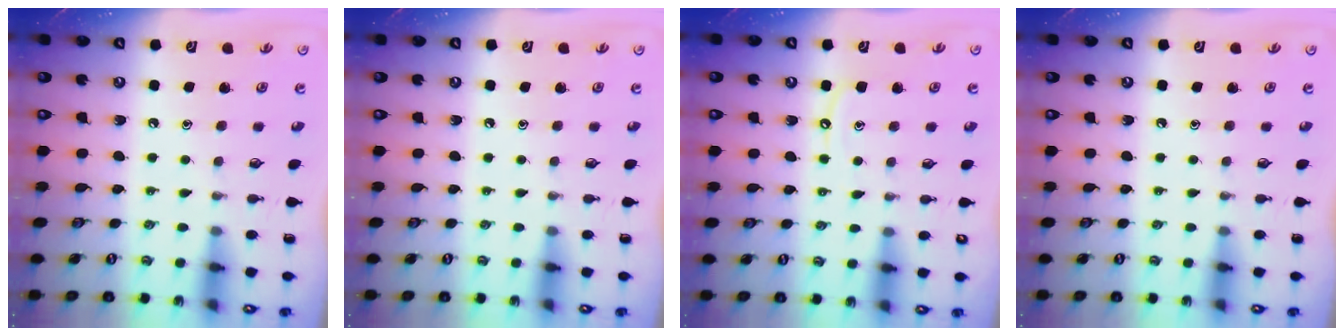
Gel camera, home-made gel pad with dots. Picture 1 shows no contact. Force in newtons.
{"total": 0.0}
{"total": 6.8, "press": 6.7, "slide": 0.7}
{"total": 0.0}